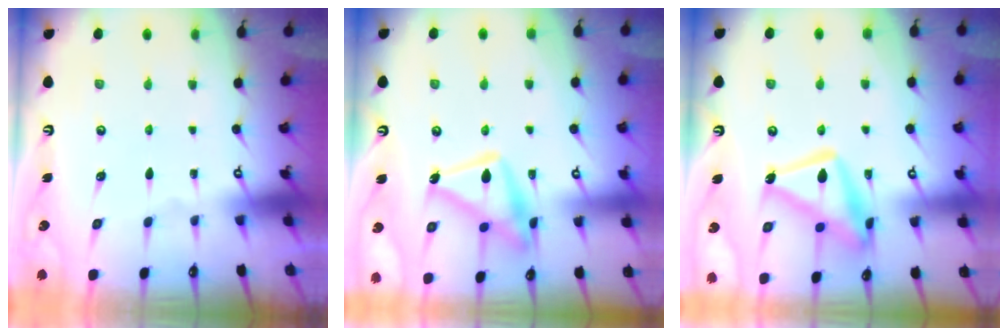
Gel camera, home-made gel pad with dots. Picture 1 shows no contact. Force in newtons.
{"total": 15.8, "press": 15.7, "slide": 1.3}
{"total": 15.4, "press": 15.3, "slide": 1.2}